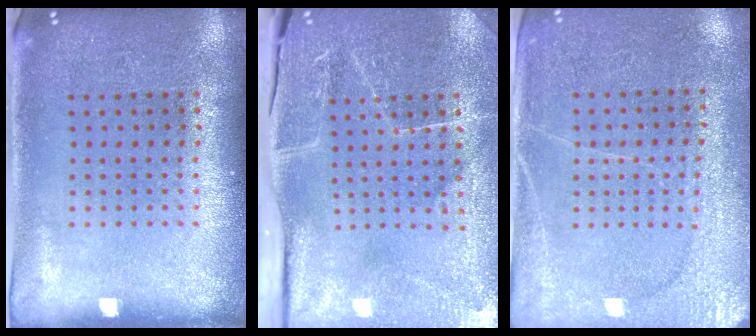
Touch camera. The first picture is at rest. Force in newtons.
{"total": 3.9, "press": 3.8, "slide": 1.1}
{"total": 2.9, "press": 2.7, "slide": 1.1}